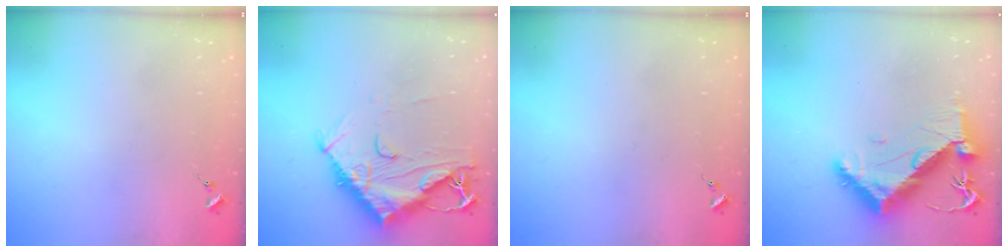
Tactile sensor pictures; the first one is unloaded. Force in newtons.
{"total": 14.7, "press": 14.6, "slide": 1.5}
{"total": 0.0}
{"total": 10.8, "press": 10.8, "slide": 1.3}